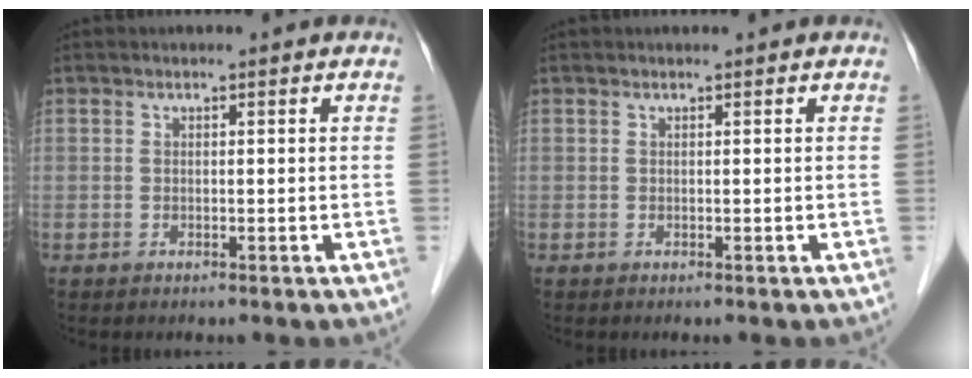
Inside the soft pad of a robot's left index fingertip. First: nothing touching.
{"total": 0.0}